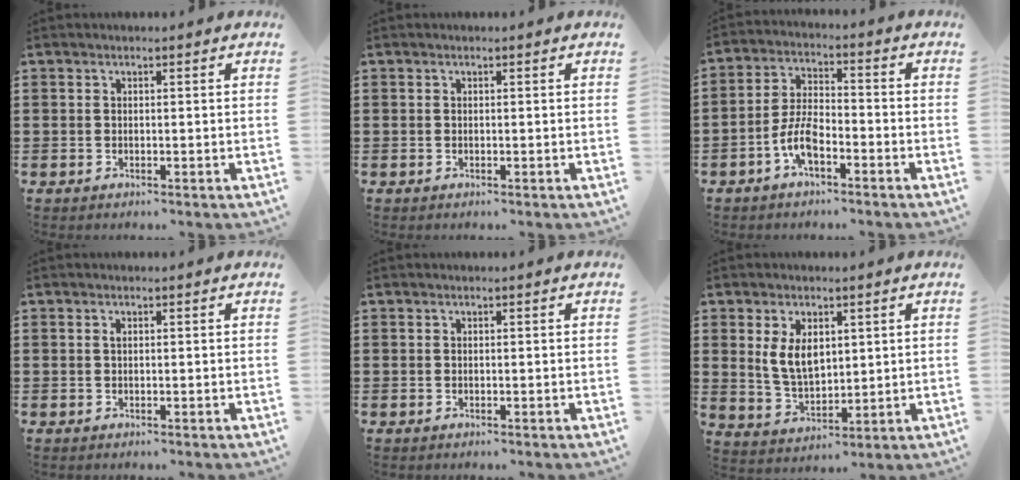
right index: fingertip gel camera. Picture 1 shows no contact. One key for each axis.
{"total": 0.0}
{"total": 6.4, "fx": -3.3, "fy": 2.5, "fz": 4.8, "tx": -0.115, "ty": -0.001, "tz": -0.068}
{"total": 0.5, "fx": 0.2, "fy": 0.2, "fz": 0.4, "tx": -0.010, "ty": -0.001, "tz": 0.004}
{"total": 0.0}
{"total": 6.4, "fx": 2.0, "fy": 3.9, "fz": 4.6, "tx": -0.101, "ty": 0.005, "tz": 0.032}